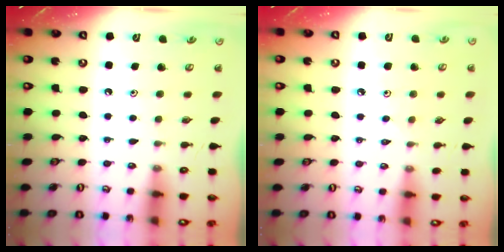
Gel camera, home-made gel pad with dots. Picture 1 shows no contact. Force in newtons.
{"total": 2.6, "press": 2.5, "slide": 0.5}